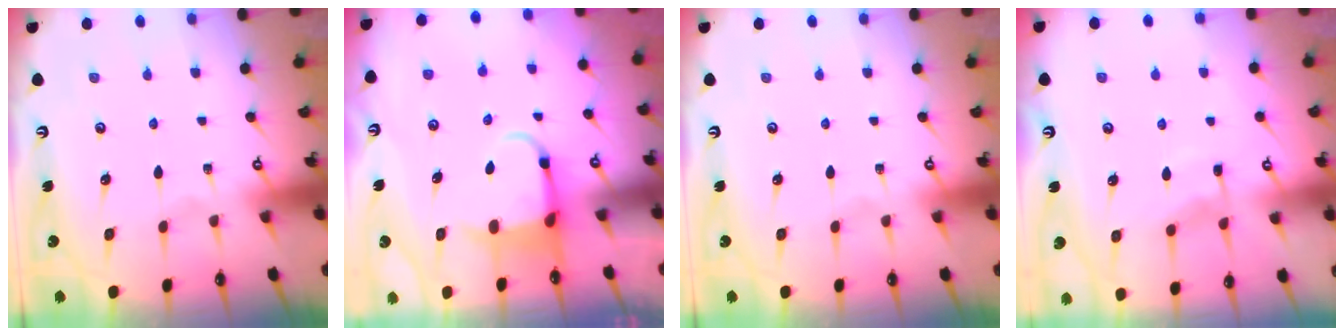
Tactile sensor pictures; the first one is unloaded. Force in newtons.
{"total": 4.0, "press": 3.9, "slide": 1.0}
{"total": 0.0}
{"total": 6.0, "press": 5.9, "slide": 0.7}